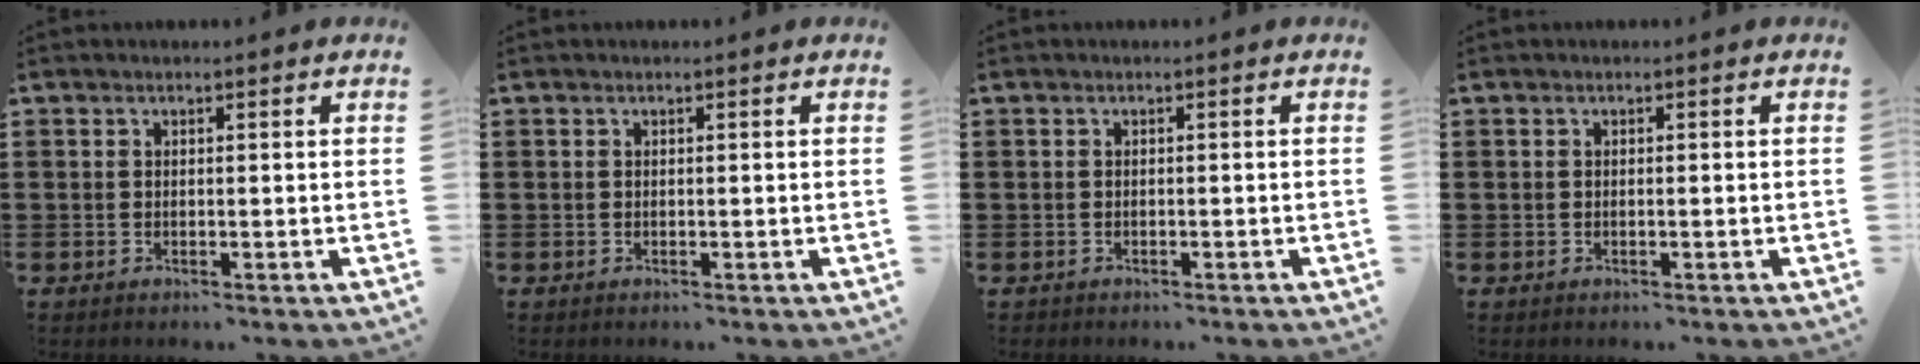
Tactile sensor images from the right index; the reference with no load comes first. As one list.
[{"total": 0.0}, {"total": 0.6, "force": [-0.5, 0.3, -0.1], "torque": [0.001, 0.003, -0.012]}, {"total": 0.0}]